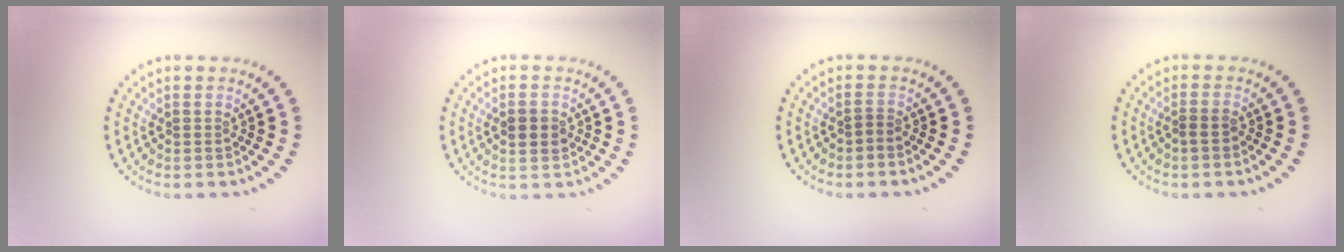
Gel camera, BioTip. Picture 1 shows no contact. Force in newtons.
{"total": 2.1, "press": 2.1, "slide": 0.2}
{"total": 0.7, "press": 0.3, "slide": 0.6}
{"total": 0.9, "press": 0.6, "slide": 0.6}